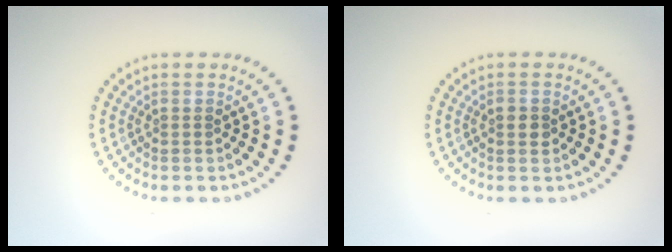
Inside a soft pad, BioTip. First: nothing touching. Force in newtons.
{"total": 0.9, "press": 0.9, "slide": 0.0}